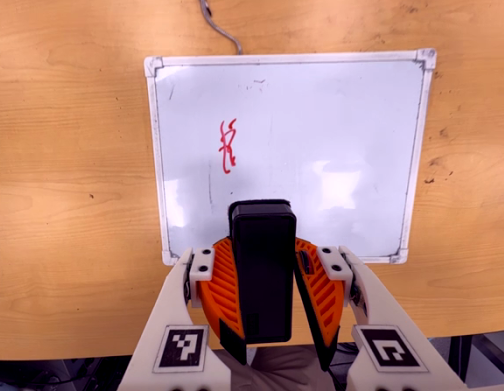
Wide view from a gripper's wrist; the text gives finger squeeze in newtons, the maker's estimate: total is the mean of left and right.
{"total": 9.6, "left": 9.6, "right": 9.6}